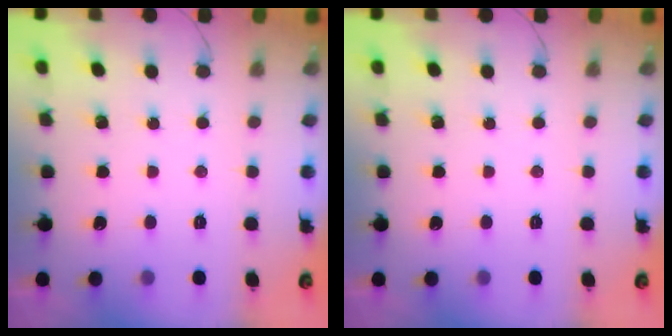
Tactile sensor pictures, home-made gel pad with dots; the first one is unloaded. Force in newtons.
{"total": 0.0}